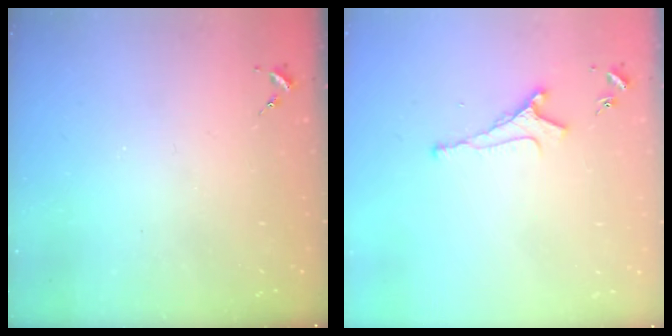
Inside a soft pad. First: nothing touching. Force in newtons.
{"total": 4.7, "press": 4.7, "slide": 0.8}